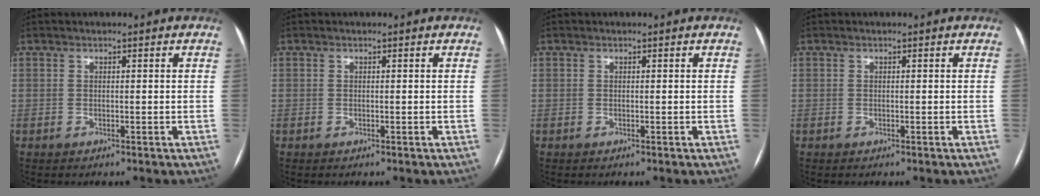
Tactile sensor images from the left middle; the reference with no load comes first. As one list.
[{"total": 0.0}, {"total": 0.0}, {"total": 0.0}]